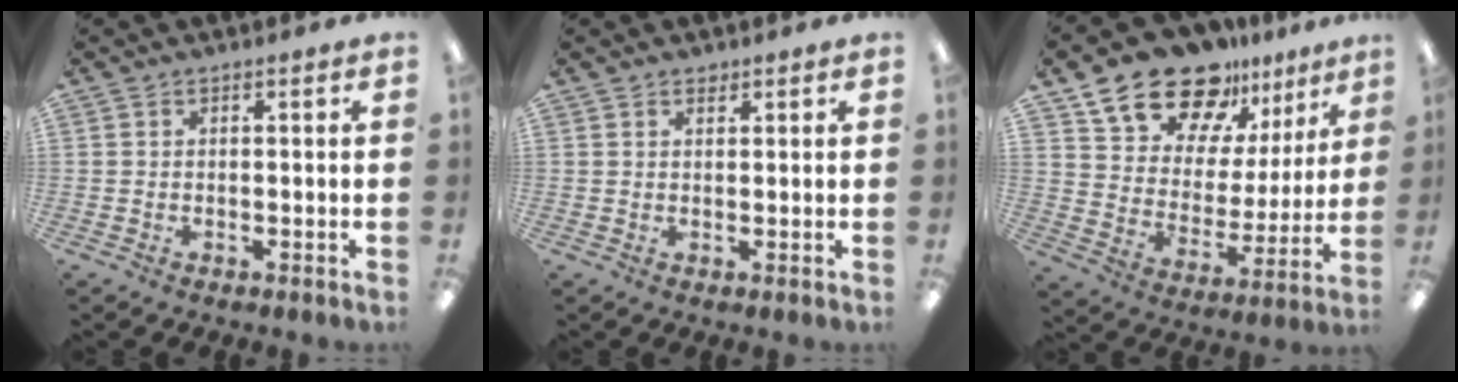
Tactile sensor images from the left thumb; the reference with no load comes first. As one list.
[{"total": 1.1, "force": [0.9, 0.7, 0.0], "torque": [0.007, -0.003, 0.015]}, {"total": 18.9, "force": [14.7, 10.1, 6.3], "torque": [-0.128, -0.096, 0.268]}]